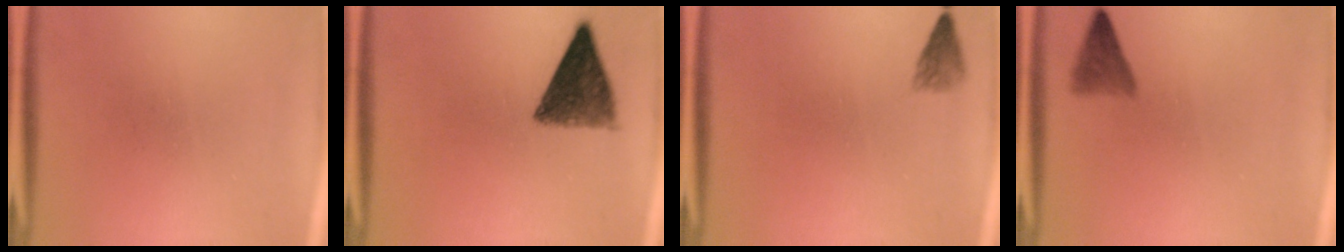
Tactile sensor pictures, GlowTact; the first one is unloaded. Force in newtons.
{"total": 8.8}
{"total": 1.8}
{"total": 2.8}